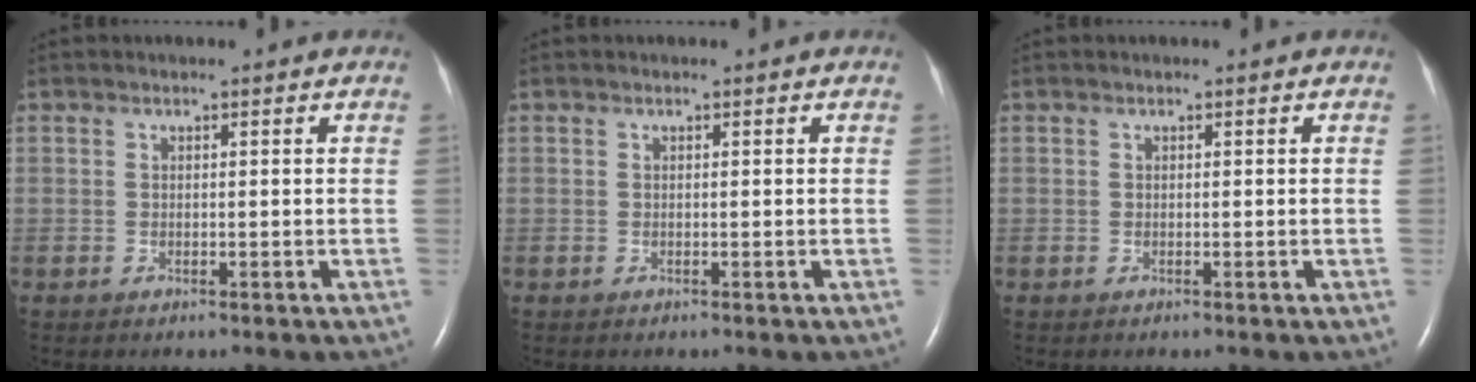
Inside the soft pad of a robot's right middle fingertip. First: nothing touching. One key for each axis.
{"total": 0.0}
{"total": 0.0}